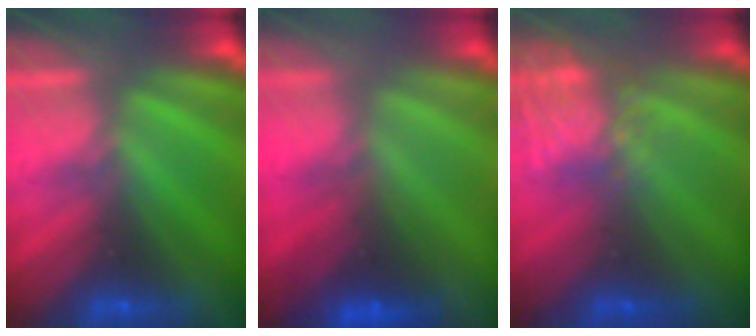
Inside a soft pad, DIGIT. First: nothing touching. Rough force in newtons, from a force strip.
{"total": 2.9}
{"total": 4.6}